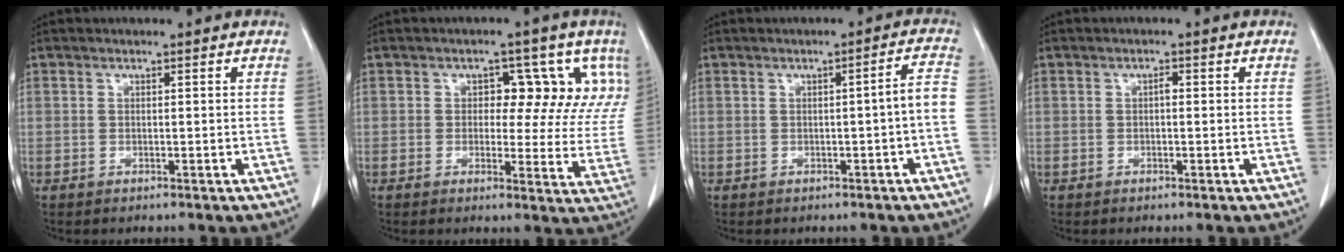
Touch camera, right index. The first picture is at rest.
{"total": 9.7, "force": [3.9, 5.8, 6.7], "torque": [-0.056, 0.011, 0.037]}
{"total": 3.2, "force": [-1.1, 0.0, 3.0], "torque": [-0.036, 0.011, -0.015]}
{"total": 0.7, "force": [0.0, 0.3, 0.7], "torque": [-0.012, 0.003, -0.001]}